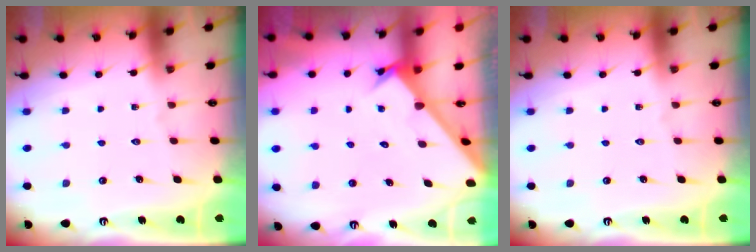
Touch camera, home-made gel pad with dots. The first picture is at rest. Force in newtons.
{"total": 2.4, "press": 2.4, "slide": 0.1}
{"total": 0.0}